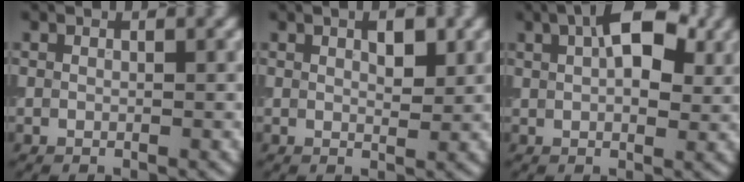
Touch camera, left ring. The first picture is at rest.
{"total": 2.0, "force": [0.9, 0.8, 1.6], "torque": [-0.021, 0.000, 0.016]}
{"total": 6.3, "force": [2.4, 3.0, 5.0], "torque": [-0.073, 0.012, 0.029]}